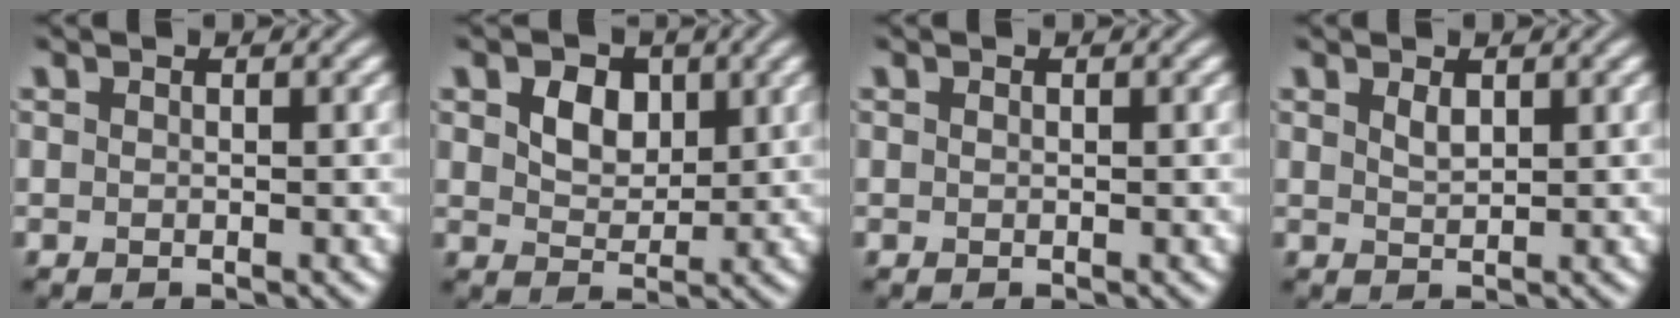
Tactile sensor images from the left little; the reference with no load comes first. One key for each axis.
{"total": 3.6, "fx": 1.3, "fy": 2.5, "fz": 2.2, "tx": -0.046, "ty": -0.001, "tz": 0.014}
{"total": 0.0}
{"total": 1.2, "fx": 0.7, "fy": 0.5, "fz": 0.8, "tx": -0.019, "ty": 0.000, "tz": 0.017}